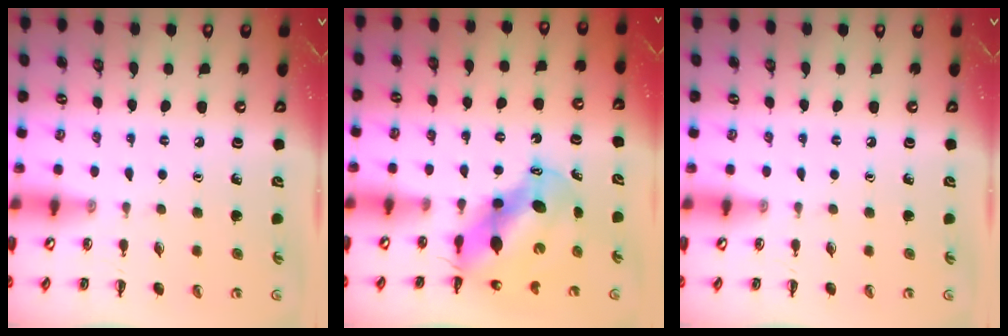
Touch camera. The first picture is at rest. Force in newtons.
{"total": 10.2, "press": 9.9, "slide": 2.4}
{"total": 0.0}